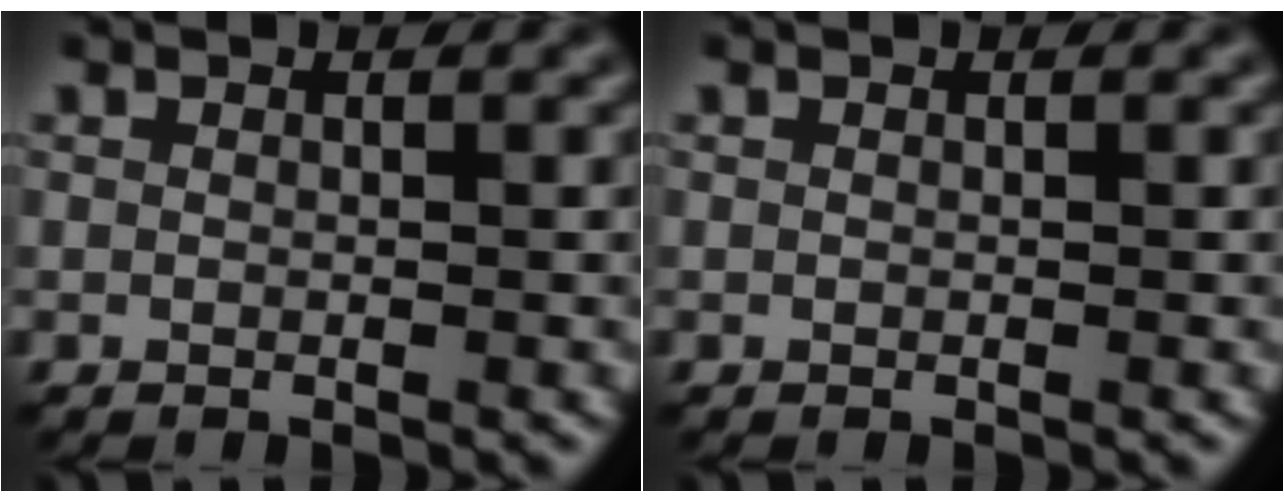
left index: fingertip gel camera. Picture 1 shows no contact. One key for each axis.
{"total": 0.0}